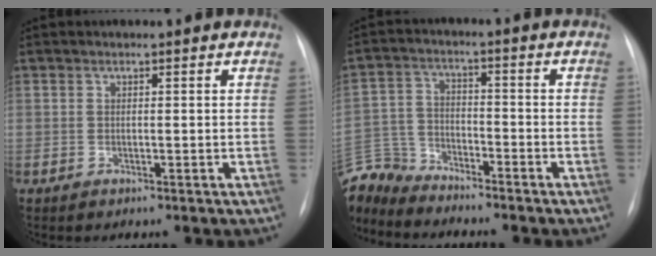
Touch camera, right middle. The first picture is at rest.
{"total": 9.5, "force": [-9.2, 2.3, 0.4], "torque": [-0.021, 0.012, -0.184]}